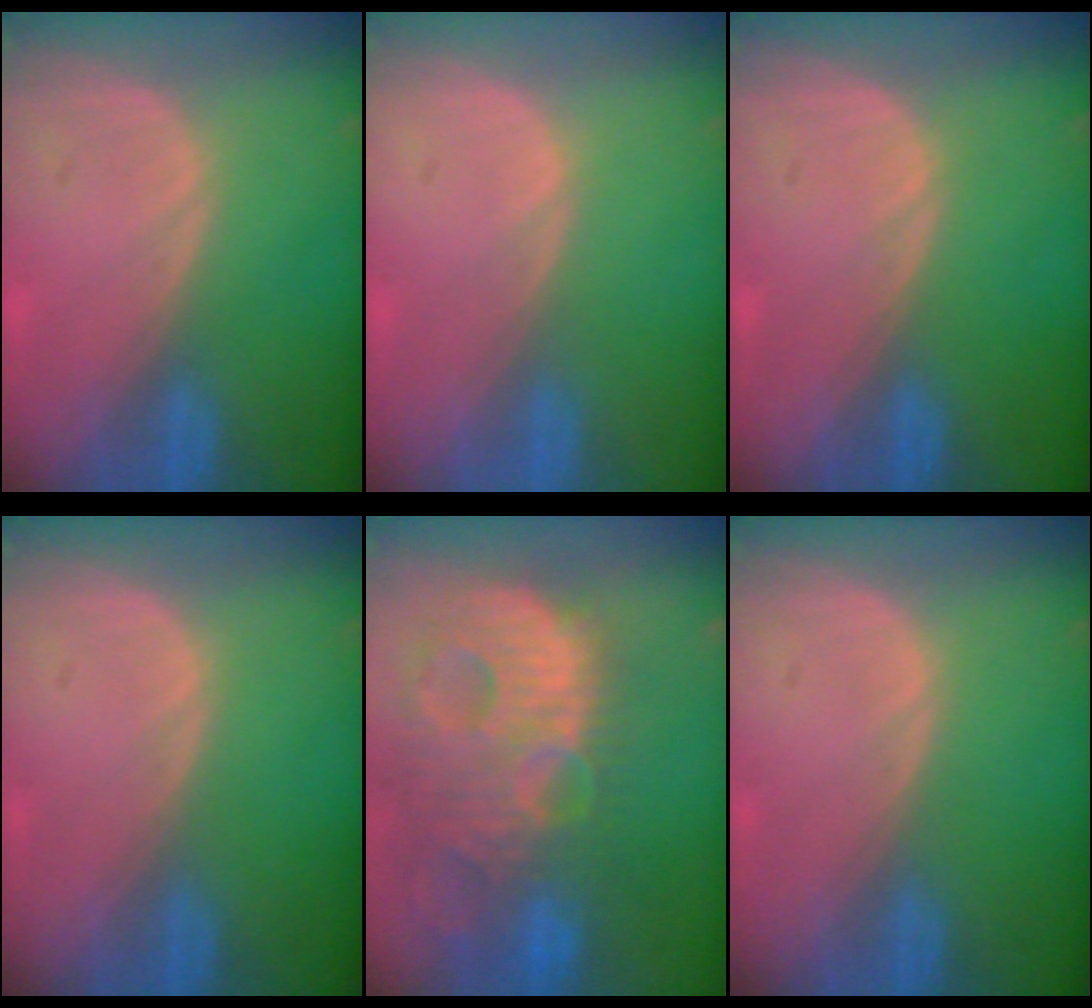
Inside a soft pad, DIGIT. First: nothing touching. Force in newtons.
{"total": 0.0}
{"total": 0.0}
{"total": 0.0}
{"total": 14.3, "press": 12.3, "slide": 7.2}
{"total": 0.0}